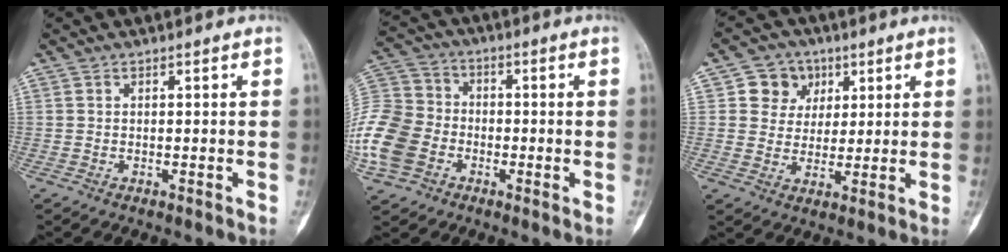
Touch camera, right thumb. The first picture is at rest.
{"total": 16.2, "force": [-4.9, 12.9, 8.5], "torque": [-0.190, 0.030, -0.095]}
{"total": 7.5, "force": [2.7, 6.7, 2.0], "torque": [0.005, -0.002, 0.043]}